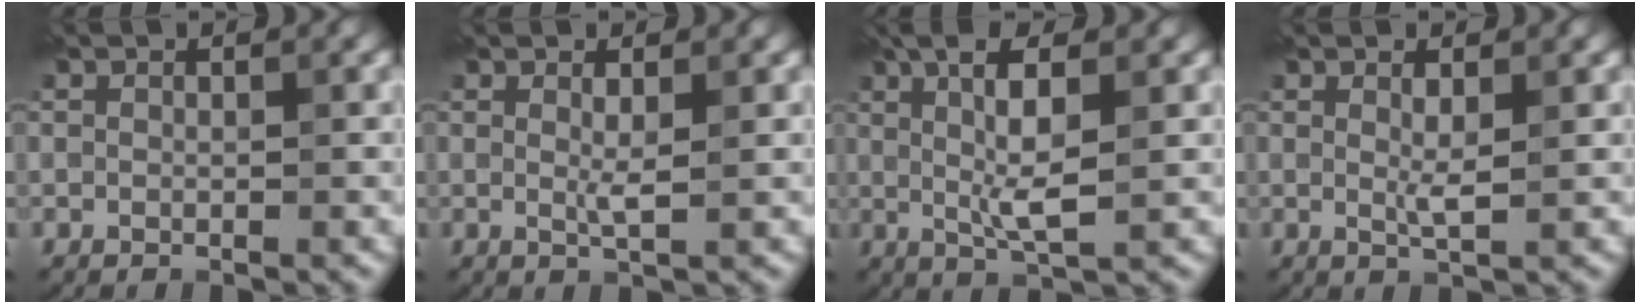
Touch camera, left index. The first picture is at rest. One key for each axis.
{"total": 1.4, "fx": 0.4, "fy": 0.2, "fz": 1.4, "tx": -0.028, "ty": -0.004, "tz": 0.005}
{"total": 6.0, "fx": 1.5, "fy": 1.3, "fz": 5.7, "tx": -0.101, "ty": 0.001, "tz": 0.027}
{"total": 1.7, "fx": 0.5, "fy": 0.3, "fz": 1.7, "tx": -0.033, "ty": -0.004, "tz": 0.007}